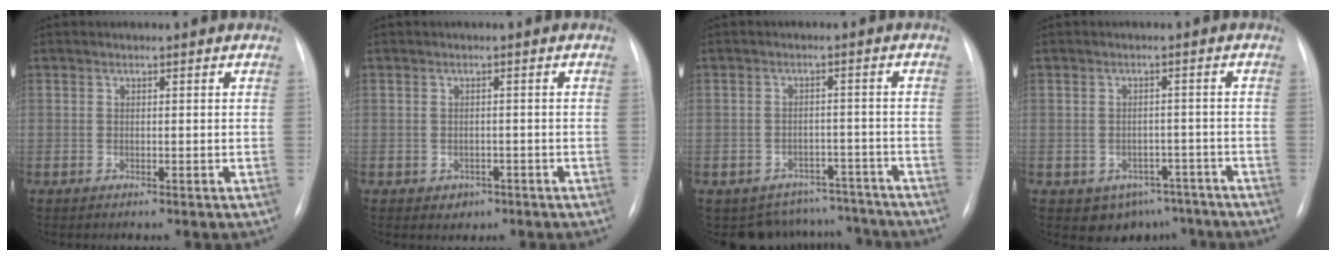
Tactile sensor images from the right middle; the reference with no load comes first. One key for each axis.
{"total": 2.0, "fx": -0.9, "fy": 1.6, "fz": 0.5, "tx": -0.003, "ty": 0.005, "tz": -0.006}
{"total": 10.1, "fx": -9.1, "fy": 4.5, "fz": -0.3, "tx": 0.016, "ty": 0.033, "tz": -0.107}
{"total": 6.3, "fx": -4.2, "fy": 4.4, "fz": 1.5, "tx": -0.002, "ty": 0.019, "tz": -0.049}